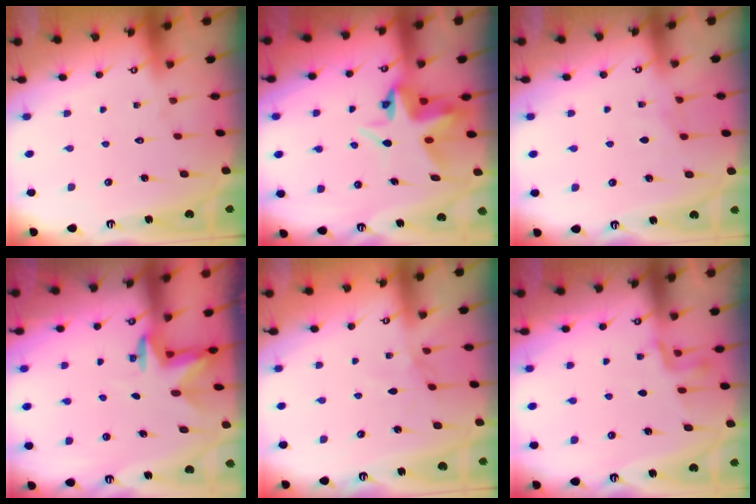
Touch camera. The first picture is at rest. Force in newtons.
{"total": 7.3, "press": 7.1, "slide": 1.7}
{"total": 3.0, "press": 2.9, "slide": 0.5}
{"total": 2.9, "press": 2.8, "slide": 0.7}
{"total": 2.0, "press": 1.9, "slide": 0.4}
{"total": 4.2, "press": 4.1, "slide": 0.9}